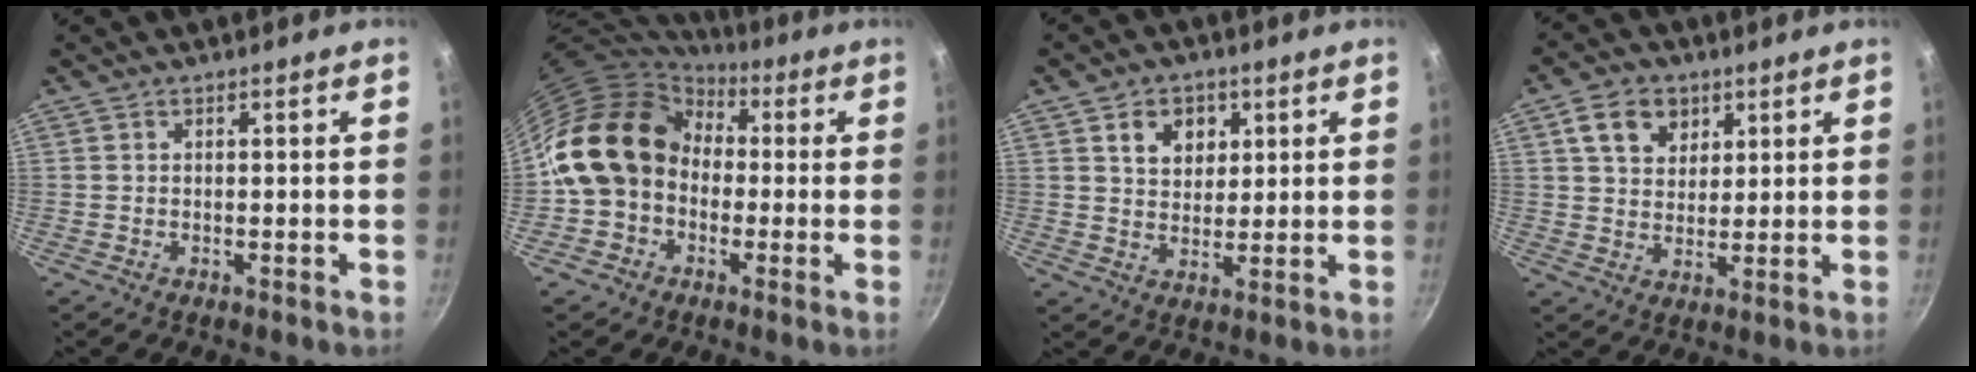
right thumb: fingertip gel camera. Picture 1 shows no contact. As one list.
[{"total": 16.3, "force": [0.7, 13.4, 9.4], "torque": [-0.143, 0.046, -0.002]}, {"total": 7.0, "force": [2.7, 5.4, 3.6], "torque": [-0.030, -0.006, 0.045]}, {"total": 8.1, "force": [3.6, 6.1, 3.9], "torque": [-0.043, -0.006, 0.060]}]